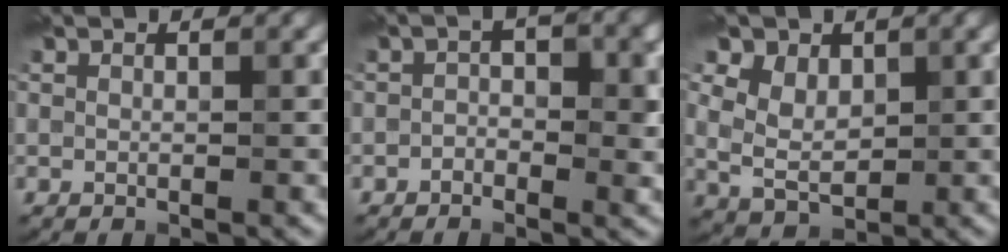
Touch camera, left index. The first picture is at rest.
{"total": 2.4, "force": [-0.7, 1.2, 2.0], "torque": [-0.026, 0.006, -0.016]}
{"total": 7.6, "force": [3.8, 4.9, 4.4], "torque": [-0.095, 0.029, 0.043]}